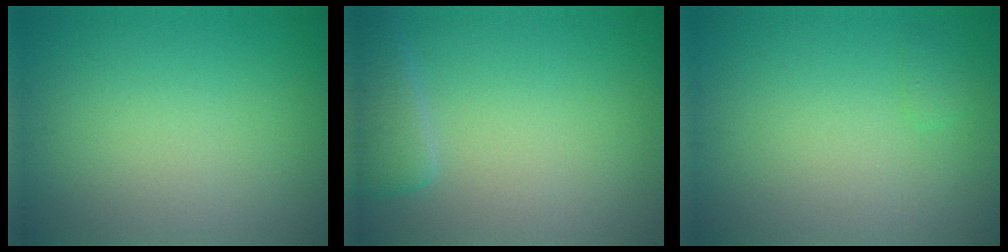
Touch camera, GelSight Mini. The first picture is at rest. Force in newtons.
{"total": 2.6, "press": 2.6, "slide": 0.2}
{"total": 0.6, "press": 0.6, "slide": 0.1}